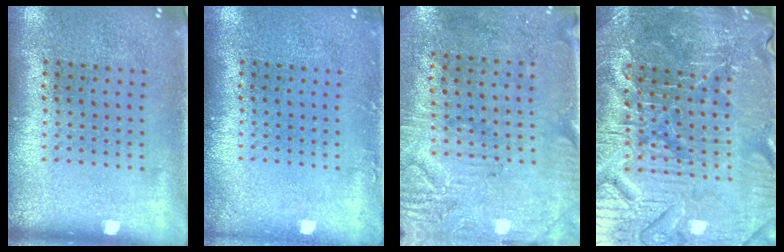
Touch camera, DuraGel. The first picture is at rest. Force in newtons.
{"total": 0.7, "press": 0.7, "slide": 0.1}
{"total": 3.1, "press": 2.5, "slide": 1.7}
{"total": 4.8, "press": 4.6, "slide": 1.2}